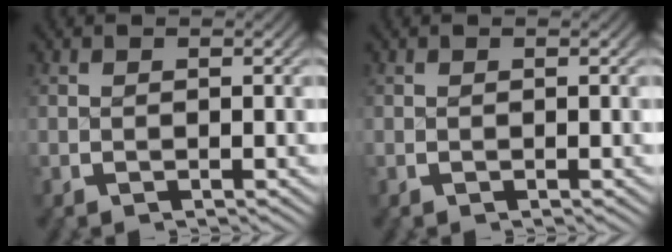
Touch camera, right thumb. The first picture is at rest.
{"total": 0.0}